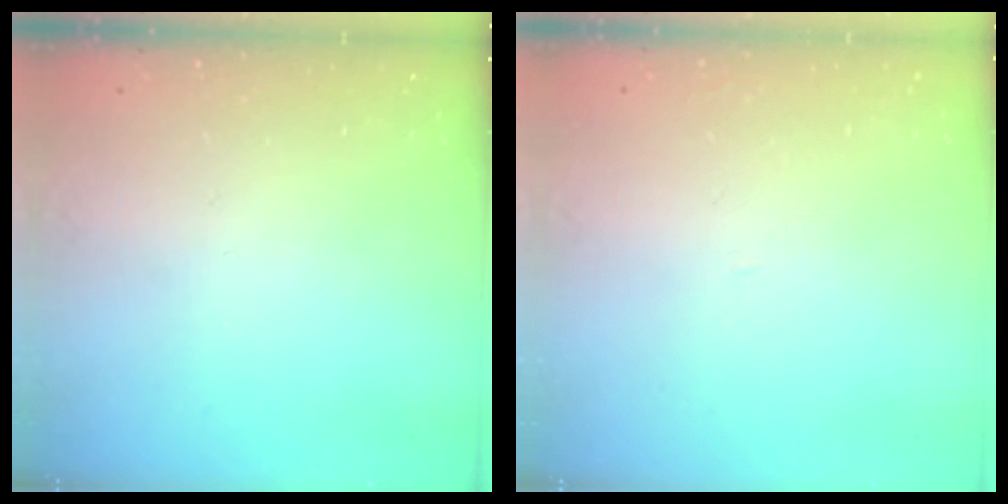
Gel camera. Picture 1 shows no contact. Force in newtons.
{"total": 0.9, "press": 0.9, "slide": 0.1}